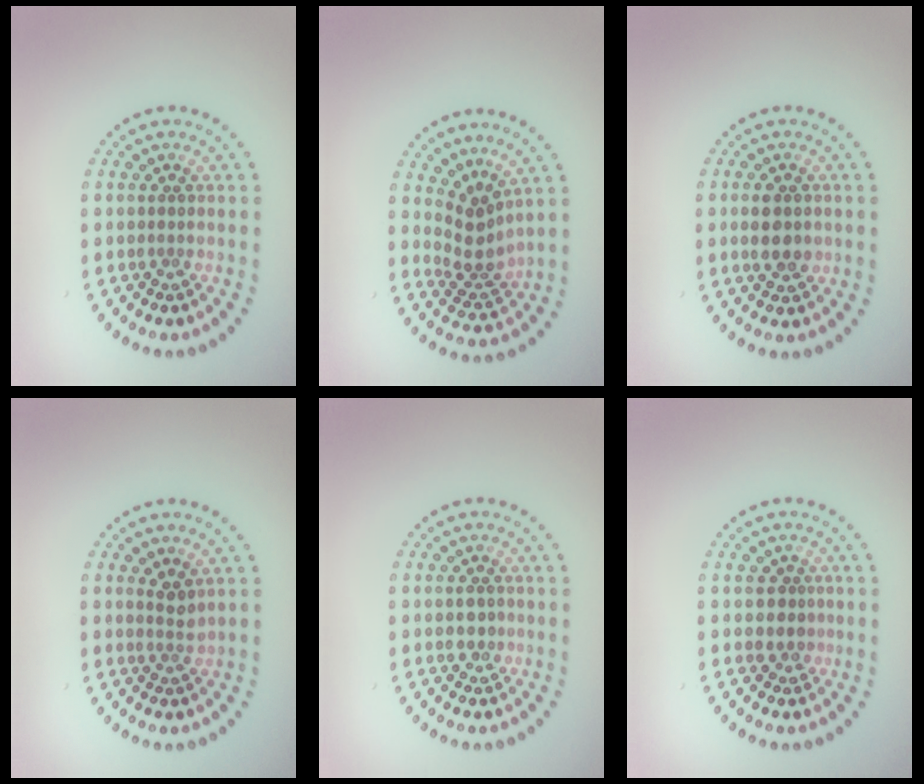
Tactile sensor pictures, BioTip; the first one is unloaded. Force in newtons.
{"total": 2.9, "press": 1.9, "slide": 2.1}
{"total": 2.6, "press": 2.6, "slide": 0.2}
{"total": 1.5, "press": 1.1, "slide": 1.0}
{"total": 1.3, "press": 1.3, "slide": 0.1}
{"total": 1.6, "press": 1.4, "slide": 0.7}